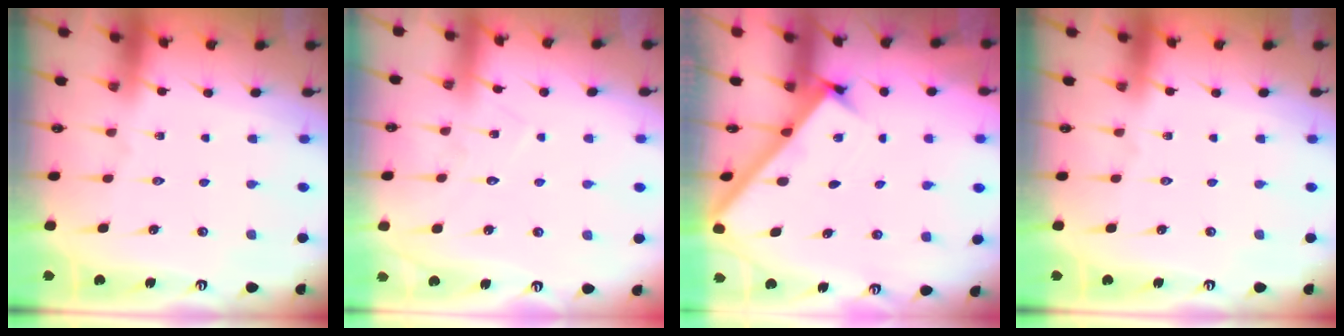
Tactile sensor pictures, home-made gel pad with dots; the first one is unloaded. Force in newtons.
{"total": 4.4, "press": 4.4, "slide": 0.5}
{"total": 2.7, "press": 2.7, "slide": 0.4}
{"total": 0.0}